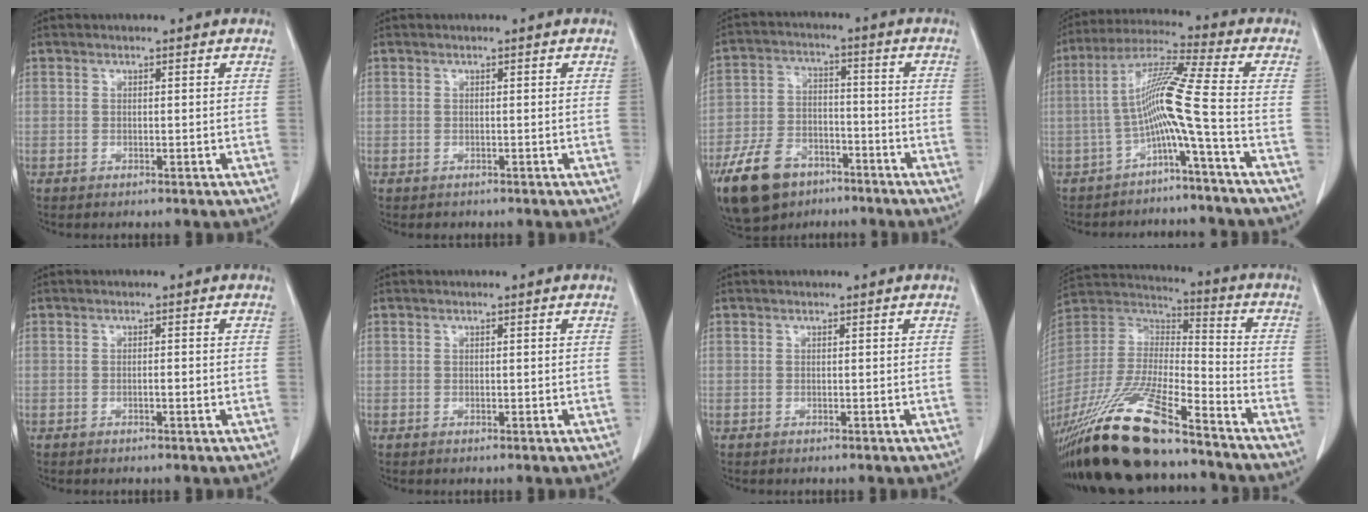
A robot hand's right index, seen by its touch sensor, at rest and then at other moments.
{"total": 0.7, "force": [-0.4, 0.5, 0.0], "torque": [-0.007, 0.003, -0.004]}
{"total": 14.2, "force": [-9.2, 8.3, 6.9], "torque": [-0.150, -0.002, -0.157]}
{"total": 9.6, "force": [-2.9, -2.2, 8.8], "torque": [-0.170, 0.023, -0.054]}
{"total": 1.2, "force": [-0.3, 0.2, 1.1], "torque": [-0.019, 0.000, -0.004]}
{"total": 0.0}
{"total": 0.0}
{"total": 25.0, "force": [-18.8, 4.2, 15.9], "torque": [-0.345, -0.043, -0.342]}